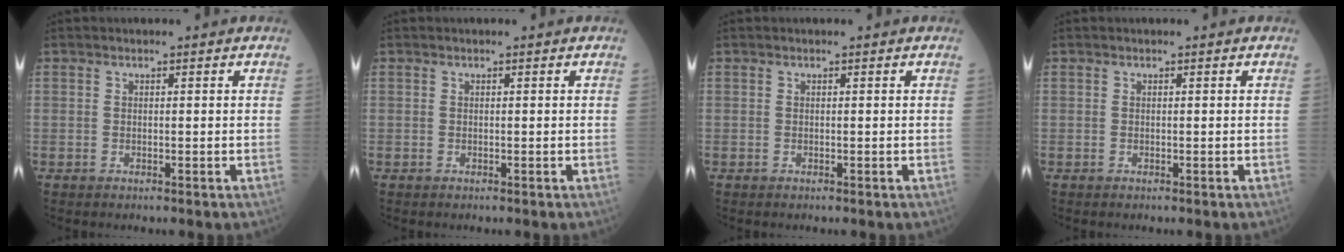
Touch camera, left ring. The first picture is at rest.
{"total": 0.0}
{"total": 0.0}
{"total": 0.0}